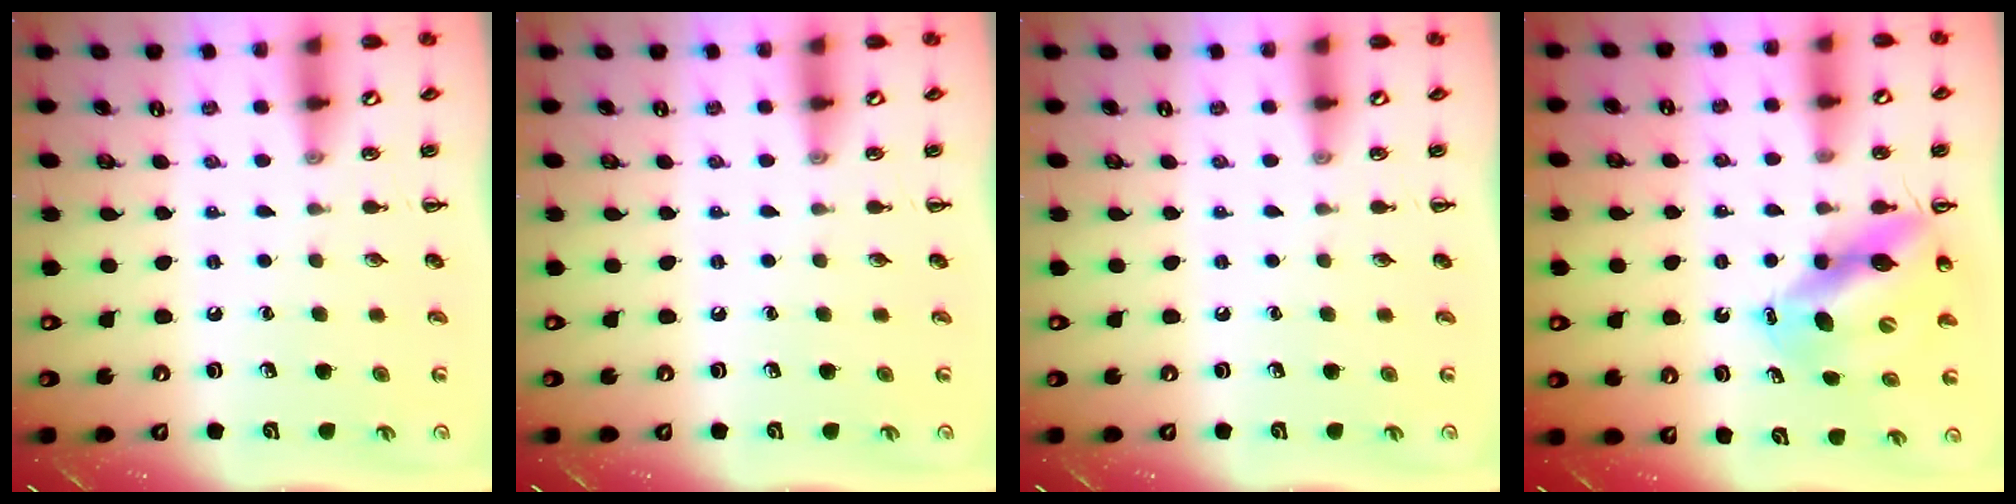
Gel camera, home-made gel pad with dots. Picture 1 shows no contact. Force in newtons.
{"total": 0.0}
{"total": 0.0}
{"total": 11.1, "press": 10.7, "slide": 3.0}